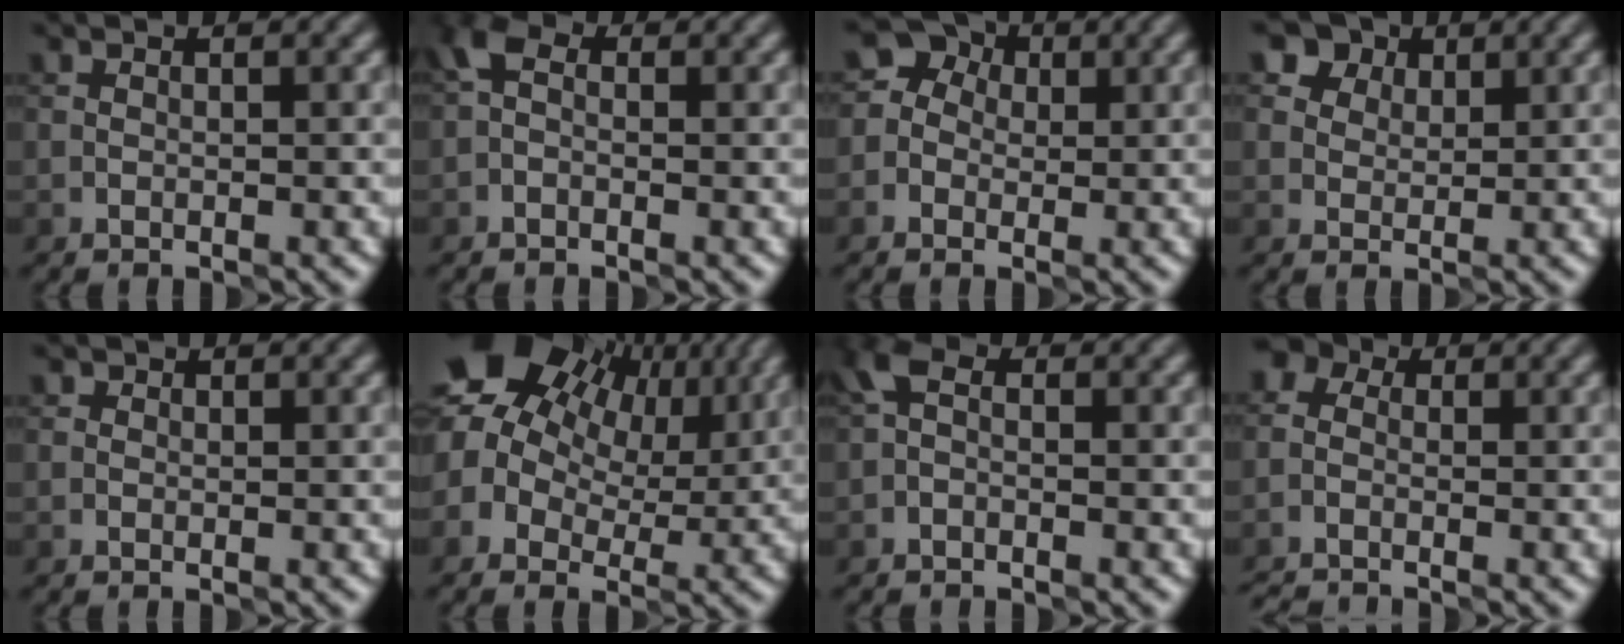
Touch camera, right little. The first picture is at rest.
{"total": 1.8, "force": [-0.3, 1.2, 1.3], "torque": [-0.027, 0.010, -0.015]}
{"total": 4.9, "force": [1.1, 4.3, 2.0], "torque": [0.002, 0.025, -0.018]}
{"total": 4.8, "force": [3.1, 3.2, 1.7], "torque": [-0.030, 0.005, 0.038]}
{"total": 0.5, "force": [0.3, 0.4, 0.2], "torque": [0.000, -0.003, -0.005]}
{"total": 12.3, "force": [5.6, 8.2, 7.3], "torque": [-0.133, 0.034, 0.093]}
{"total": 1.5, "force": [-0.4, 0.9, 1.2], "torque": [-0.024, 0.007, -0.015]}
{"total": 3.1, "force": [-2.2, 1.8, 1.1], "torque": [-0.017, 0.000, -0.045]}